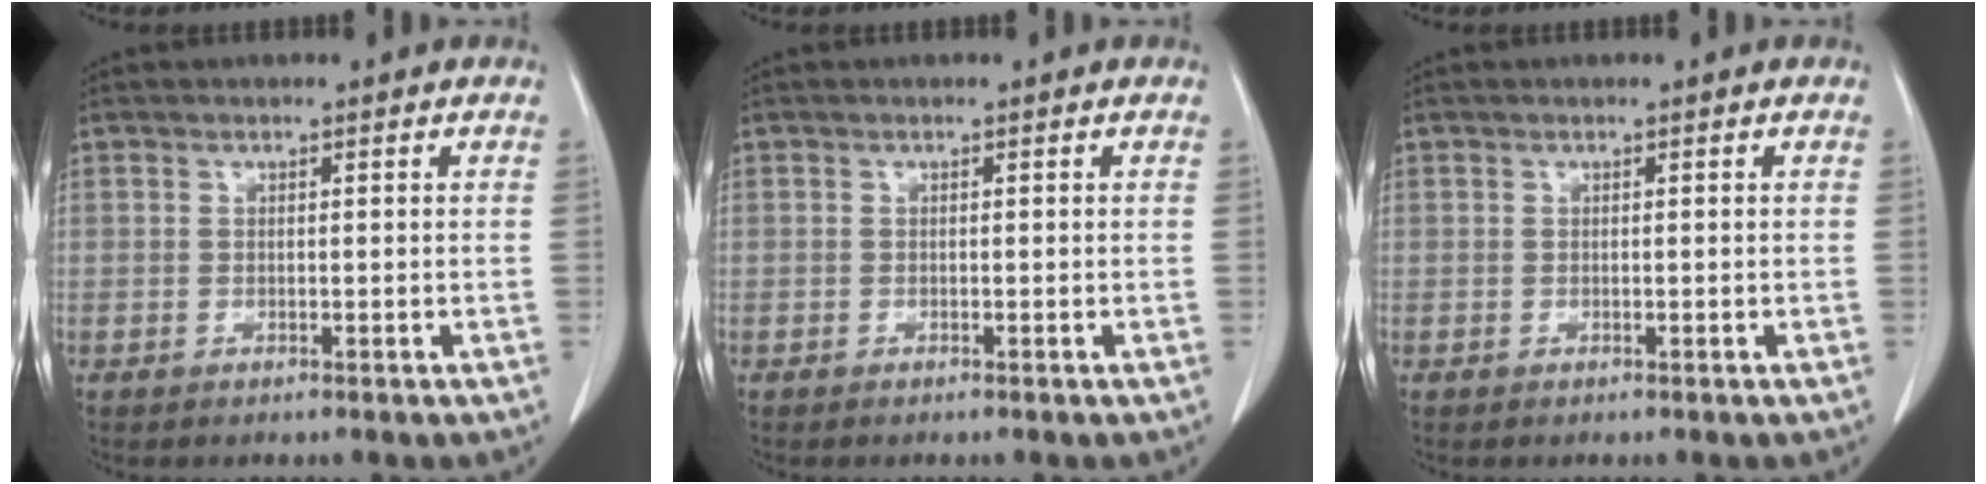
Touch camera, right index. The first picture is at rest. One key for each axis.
{"total": 0.0}
{"total": 0.0}